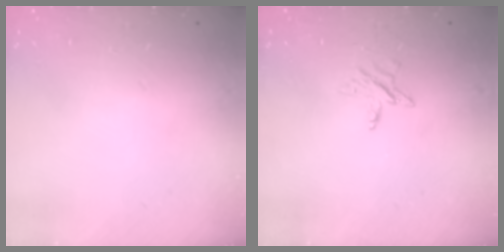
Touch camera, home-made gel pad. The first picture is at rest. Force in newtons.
{"total": 3.6, "press": 3.6, "slide": 0.3}